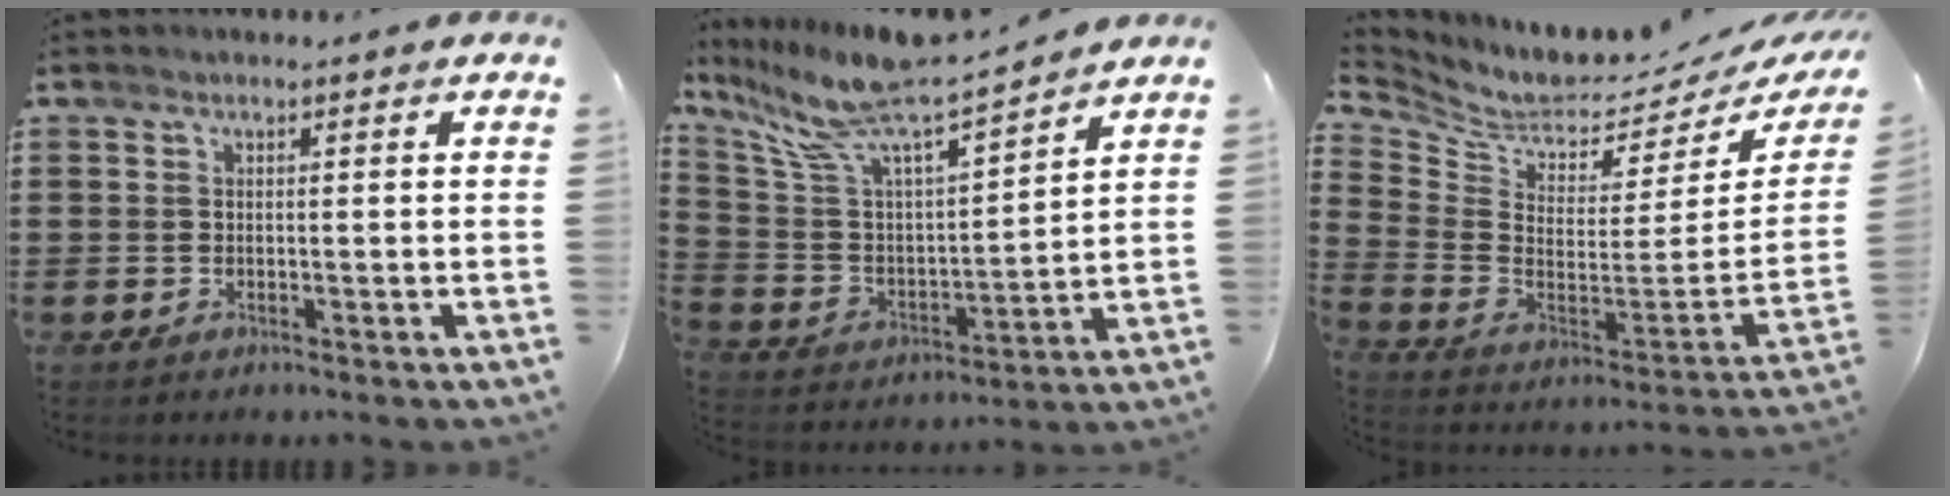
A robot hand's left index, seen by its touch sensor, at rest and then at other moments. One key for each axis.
{"total": 10.5, "fx": 8.8, "fy": 1.0, "fz": 5.5, "tx": -0.143, "ty": -0.063, "tz": 0.149}
{"total": 4.2, "fx": 3.7, "fy": 1.4, "fz": 1.3, "tx": -0.058, "ty": -0.056, "tz": 0.059}